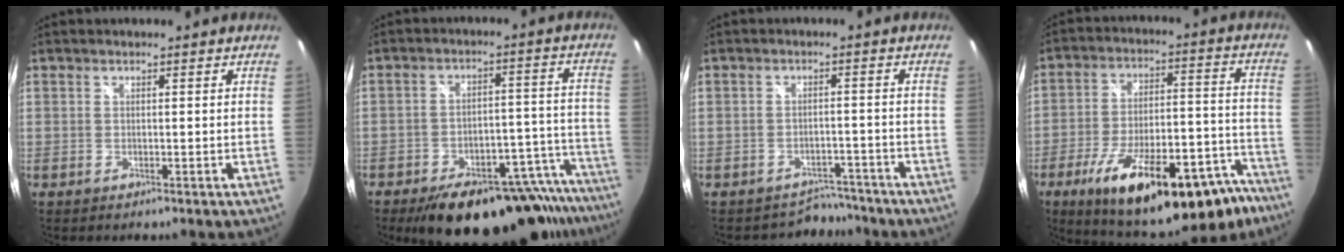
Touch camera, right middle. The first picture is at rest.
{"total": 24.9, "force": [-21.0, 7.7, 11.0], "torque": [-0.127, 0.021, -0.261]}
{"total": 4.6, "force": [-4.1, 1.9, -0.8], "torque": [0.017, 0.019, -0.057]}
{"total": 28.6, "force": [-20.1, 9.0, 18.3], "torque": [-0.270, -0.003, -0.275]}